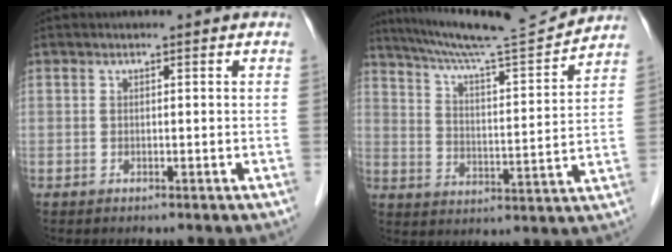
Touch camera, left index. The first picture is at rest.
{"total": 15.0, "force": [14.2, -1.0, 4.6], "torque": [-0.087, -0.016, 0.221]}